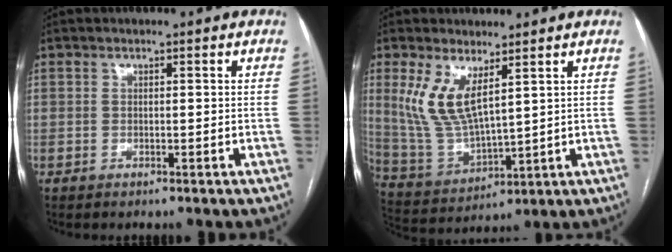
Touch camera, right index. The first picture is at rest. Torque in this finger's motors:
{"motor_torque": [0.38, 0.15, 0.27, 0.17]}